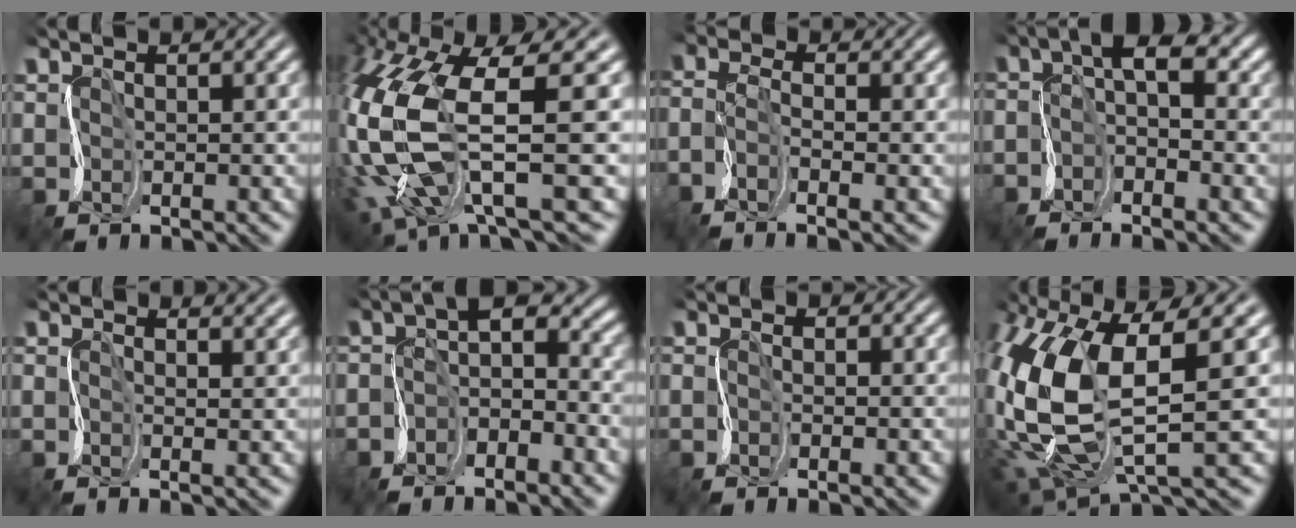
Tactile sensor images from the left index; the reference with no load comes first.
{"total": 11.7, "force": [0.4, 4.2, 10.9], "torque": [-0.253, -0.005, 0.019]}
{"total": 5.0, "force": [-3.5, 1.6, 3.2], "torque": [-0.081, -0.008, -0.071]}
{"total": 4.3, "force": [-0.9, 1.8, 3.8], "torque": [-0.069, 0.017, -0.025]}
{"total": 1.5, "force": [0.5, 0.8, 1.2], "torque": [-0.011, 0.001, -0.004]}
{"total": 4.1, "force": [-2.0, 1.8, 3.0], "torque": [-0.059, 0.013, -0.050]}
{"total": 1.2, "force": [-1.0, 0.4, 0.6], "torque": [-0.011, -0.003, -0.014]}
{"total": 9.5, "force": [1.8, 3.3, 8.7], "torque": [-0.207, -0.014, 0.041]}